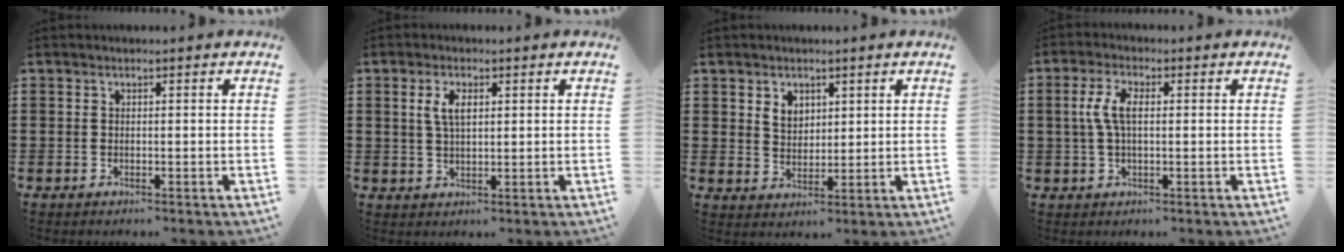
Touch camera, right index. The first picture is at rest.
{"total": 3.8, "force": [1.2, 1.7, 3.2], "torque": [-0.067, 0.008, 0.019]}
{"total": 3.4, "force": [2.0, 2.5, 1.1], "torque": [-0.031, 0.010, 0.036]}
{"total": 5.2, "force": [0.4, 2.2, 4.7], "torque": [-0.113, 0.002, -0.003]}